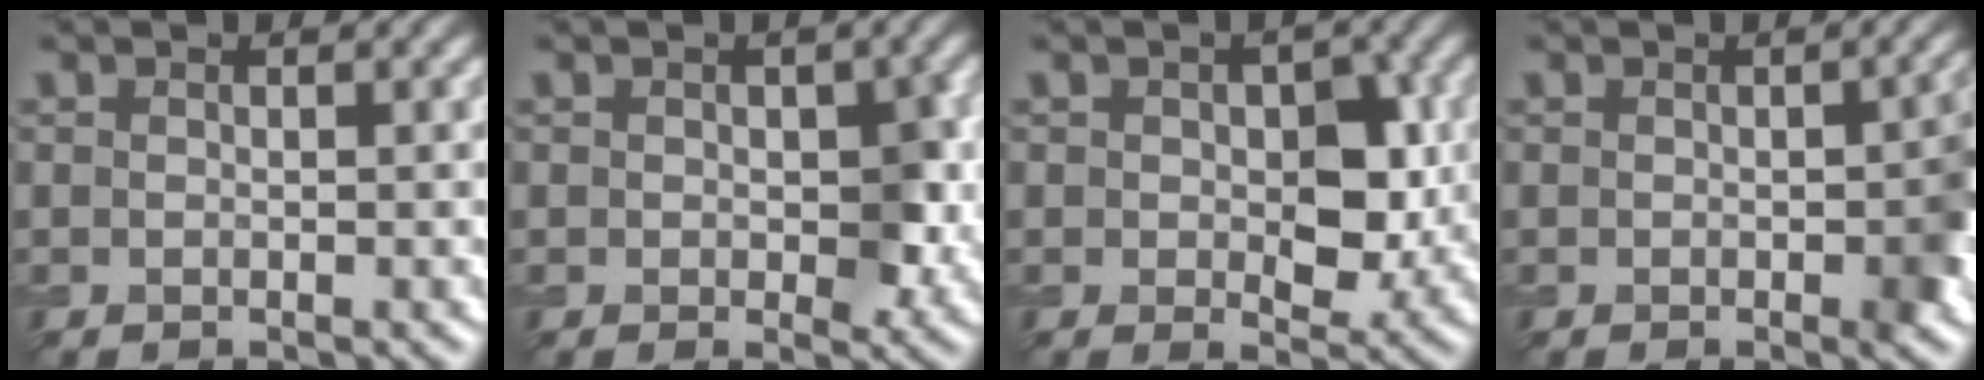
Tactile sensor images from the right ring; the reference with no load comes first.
{"total": 3.4, "force": [0.1, 1.9, 2.7], "torque": [-0.039, -0.003, 0.004]}
{"total": 5.2, "force": [0.1, 3.0, 4.2], "torque": [-0.062, -0.005, 0.007]}
{"total": 3.2, "force": [-0.6, 1.0, 3.0], "torque": [-0.037, -0.001, -0.007]}